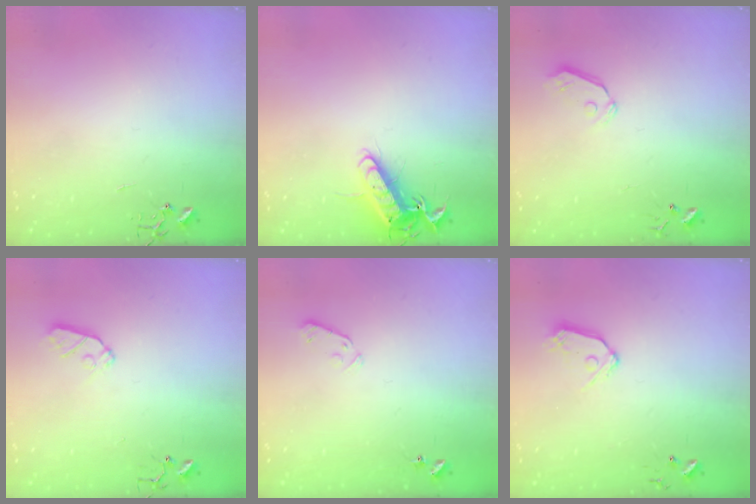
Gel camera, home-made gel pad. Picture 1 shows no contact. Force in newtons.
{"total": 13.2, "press": 13.2, "slide": 1.3}
{"total": 5.8, "press": 5.8, "slide": 0.5}
{"total": 7.3, "press": 7.2, "slide": 0.5}
{"total": 3.8, "press": 3.7, "slide": 0.7}
{"total": 8.0, "press": 8.0, "slide": 0.5}